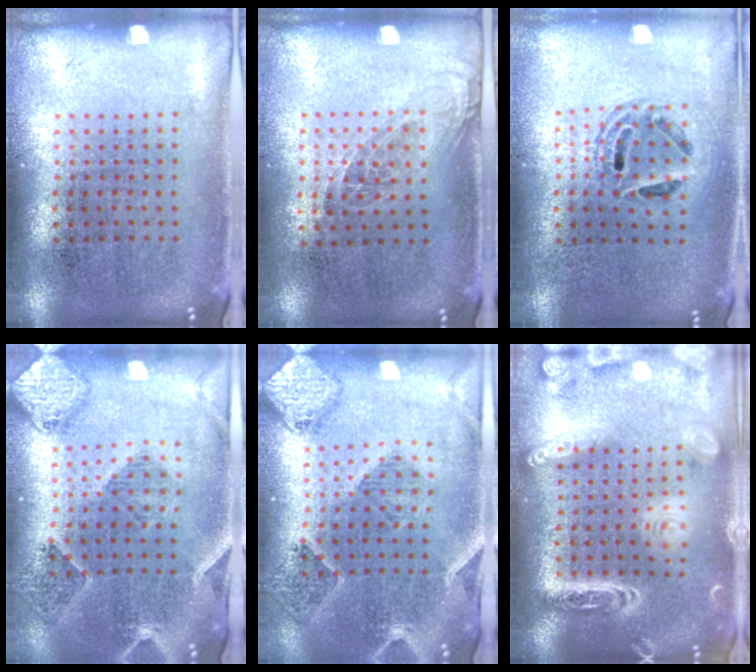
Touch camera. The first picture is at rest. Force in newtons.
{"total": 1.1, "press": 0.9, "slide": 0.5}
{"total": 1.5, "press": 1.3, "slide": 0.7}
{"total": 1.6, "press": 1.6, "slide": 0.3}
{"total": 1.5, "press": 1.5, "slide": 0.2}
{"total": 2.8, "press": 2.8, "slide": 0.3}